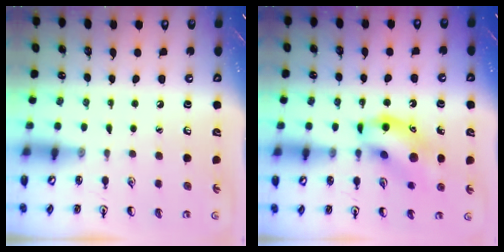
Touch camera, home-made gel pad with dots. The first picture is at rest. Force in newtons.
{"total": 13.0, "press": 12.7, "slide": 2.4}